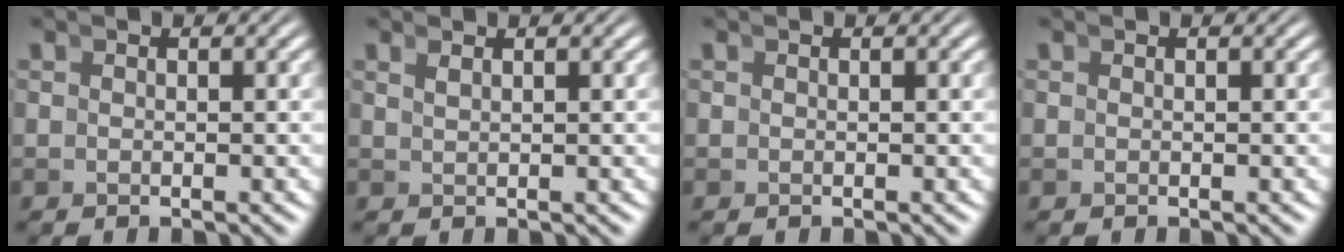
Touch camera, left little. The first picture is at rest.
{"total": 1.1, "force": [0.6, -1.0, 0.1], "torque": [0.009, 0.003, 0.016]}
{"total": 0.0}
{"total": 0.0}